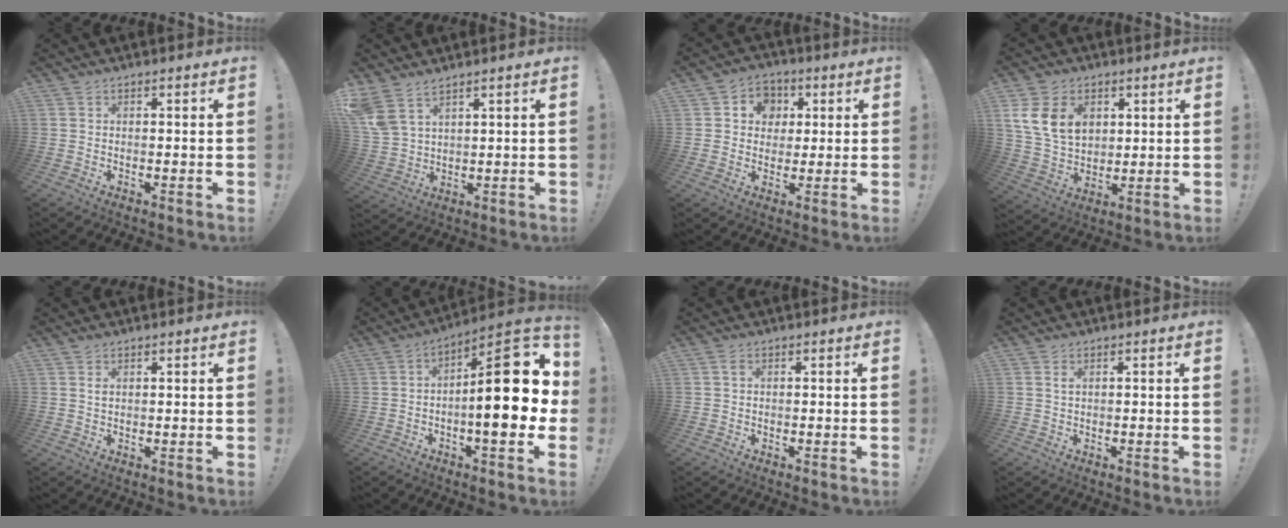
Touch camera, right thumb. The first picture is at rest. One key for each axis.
{"total": 7.3, "fx": 5.5, "fy": 3.2, "fz": 3.5, "tx": -0.066, "ty": -0.027, "tz": 0.112}
{"total": 8.0, "fx": 1.3, "fy": 7.6, "fz": 2.3, "tx": -0.030, "ty": -0.001, "tz": 0.031}
{"total": 14.0, "fx": 5.0, "fy": 10.4, "fz": 8.0, "tx": -0.138, "ty": -0.018, "tz": 0.100}
{"total": 1.5, "fx": 0.8, "fy": 0.9, "fz": 0.8, "tx": -0.010, "ty": -0.001, "tz": 0.013}
{"total": 22.4, "fx": 0.4, "fy": 8.0, "fz": 20.9, "tx": -0.274, "ty": -0.002, "tz": 0.009}
{"total": 1.1, "fx": 0.2, "fy": 0.9, "fz": 0.7, "tx": -0.006, "ty": 0.001, "tz": 0.001}
{"total": 0.9, "fx": 0.5, "fy": 0.7, "fz": 0.3, "tx": 0.000, "ty": -0.002, "tz": 0.007}